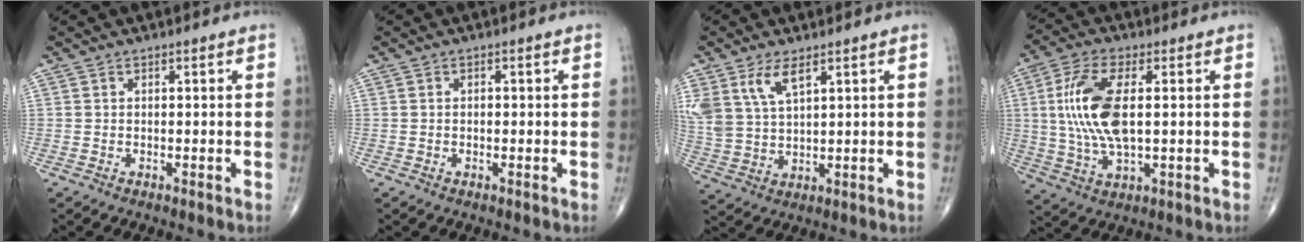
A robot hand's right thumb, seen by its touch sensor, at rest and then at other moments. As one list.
[{"total": 0.7, "force": [0.0, 0.4, 0.5], "torque": [-0.011, 0.000, 0.002]}, {"total": 8.6, "force": [4.8, 3.9, 5.9], "torque": [-0.124, -0.014, 0.106]}, {"total": 13.2, "force": [1.6, 5.6, 11.9], "torque": [-0.258, -0.001, 0.034]}]